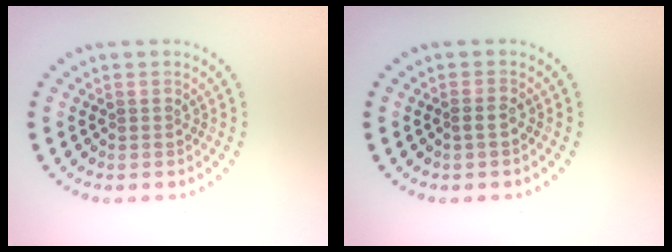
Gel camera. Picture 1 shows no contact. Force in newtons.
{"total": 0.6, "press": 0.5, "slide": 0.3}